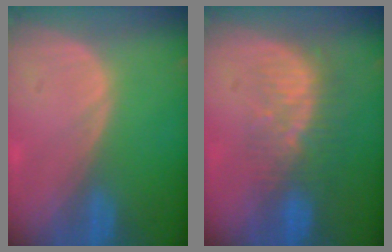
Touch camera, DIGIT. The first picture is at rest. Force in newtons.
{"total": 8.2, "press": 7.2, "slide": 3.8}